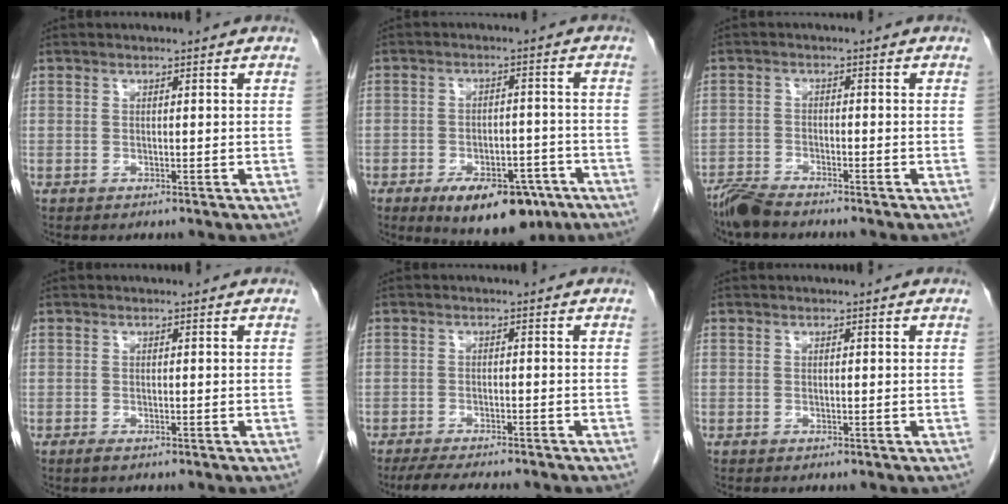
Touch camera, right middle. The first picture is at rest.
{"total": 12.3, "force": [-7.8, 5.6, 7.6], "torque": [-0.096, 0.003, -0.110]}
{"total": 4.2, "force": [-3.9, 0.2, 1.4], "torque": [-0.025, -0.016, -0.077]}
{"total": 0.8, "force": [-0.6, 0.2, 0.5], "torque": [-0.013, -0.002, -0.008]}
{"total": 8.4, "force": [-7.1, 1.2, 4.2], "torque": [-0.061, -0.015, -0.105]}
{"total": 0.0}